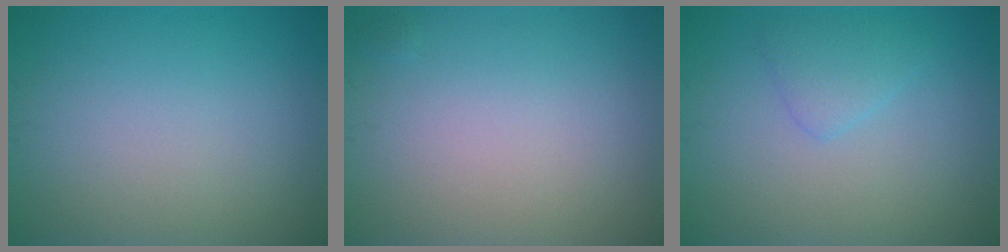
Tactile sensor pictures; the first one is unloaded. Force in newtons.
{"total": 0.0}
{"total": 1.8, "press": 1.8, "slide": 0.2}